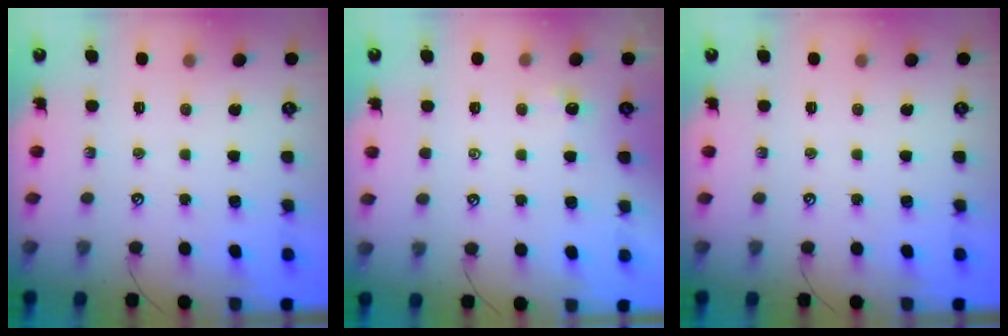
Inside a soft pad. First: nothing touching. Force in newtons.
{"total": 0.0}
{"total": 0.0}